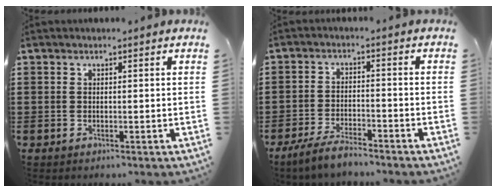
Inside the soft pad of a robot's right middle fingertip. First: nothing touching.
{"total": 4.4, "force": [-3.9, 0.8, 1.9], "torque": [-0.046, -0.001, -0.078]}